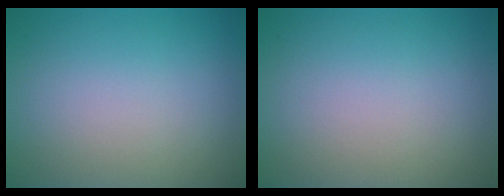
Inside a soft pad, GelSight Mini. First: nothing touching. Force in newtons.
{"total": 0.0}